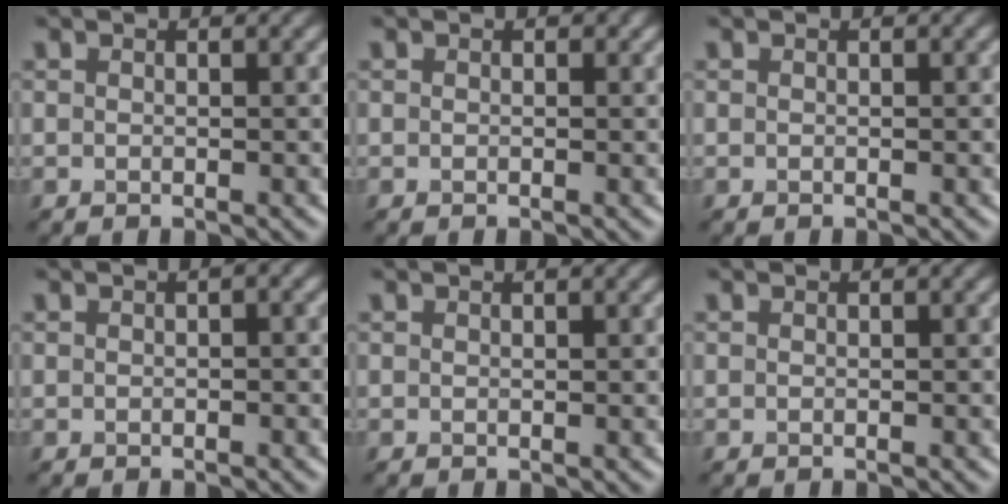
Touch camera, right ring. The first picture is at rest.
{"total": 0.6, "force": [0.2, 0.5, 0.3], "torque": [-0.002, 0.000, -0.004]}
{"total": 0.0}
{"total": 1.4, "force": [0.2, 0.8, 1.2], "torque": [-0.001, 0.015, -0.008]}
{"total": 0.0}
{"total": 0.0}